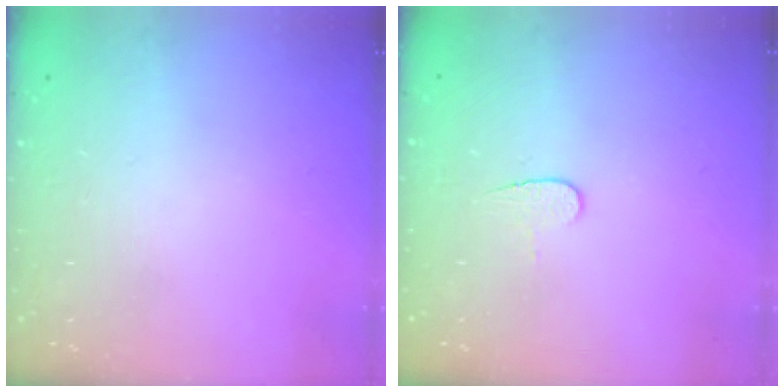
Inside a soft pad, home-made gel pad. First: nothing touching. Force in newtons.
{"total": 3.8, "press": 3.8, "slide": 0.4}